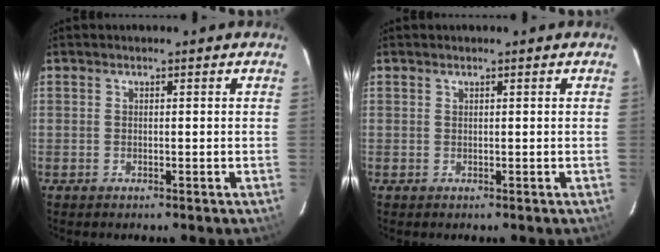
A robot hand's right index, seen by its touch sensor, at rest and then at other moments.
{"total": 0.0}